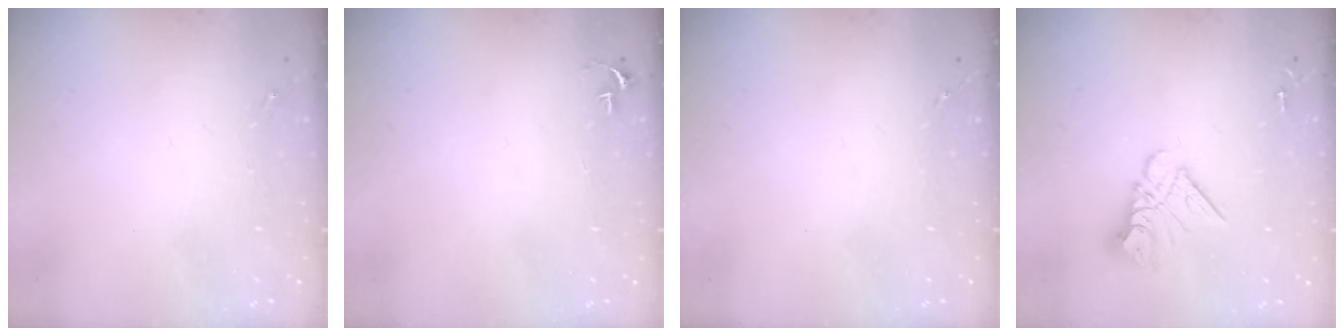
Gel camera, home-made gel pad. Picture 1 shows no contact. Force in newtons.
{"total": 2.7, "press": 2.7, "slide": 0.3}
{"total": 0.0}
{"total": 10.7, "press": 10.7, "slide": 1.0}